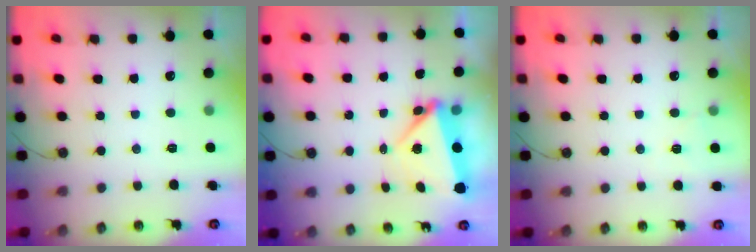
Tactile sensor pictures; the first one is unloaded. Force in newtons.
{"total": 5.7, "press": 5.7, "slide": 0.4}
{"total": 5.0, "press": 4.4, "slide": 2.3}